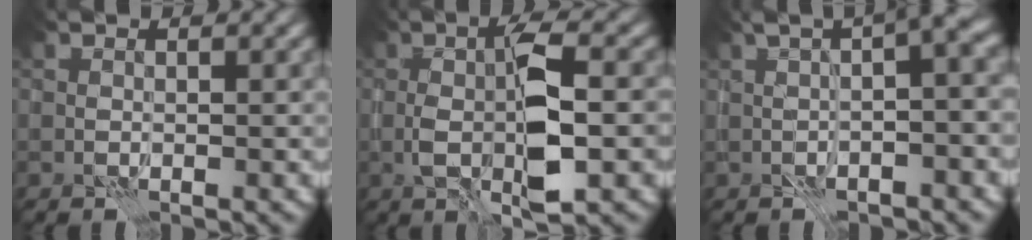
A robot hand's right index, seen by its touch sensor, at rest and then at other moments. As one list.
[{"total": 6.4, "force": [-0.2, 2.0, 6.1], "torque": [-0.117, -0.001, -0.005]}, {"total": 5.8, "force": [0.0, 1.2, 5.7], "torque": [-0.081, 0.022, -0.009]}]